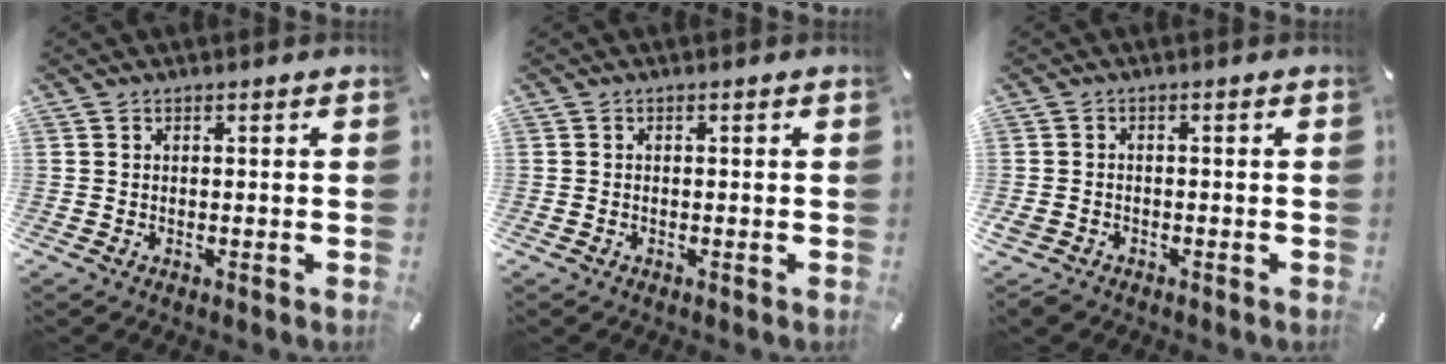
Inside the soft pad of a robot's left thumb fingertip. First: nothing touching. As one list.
[{"total": 0.7, "force": [-0.3, 0.4, 0.4], "torque": [-0.007, 0.000, -0.007]}, {"total": 2.4, "force": [-1.6, 1.5, 0.8], "torque": [-0.028, 0.004, -0.037]}]